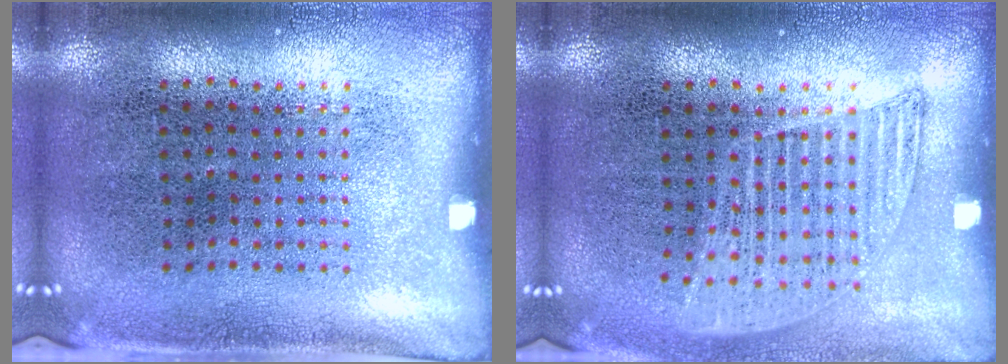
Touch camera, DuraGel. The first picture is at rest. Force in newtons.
{"total": 1.2, "press": 1.1, "slide": 0.4}